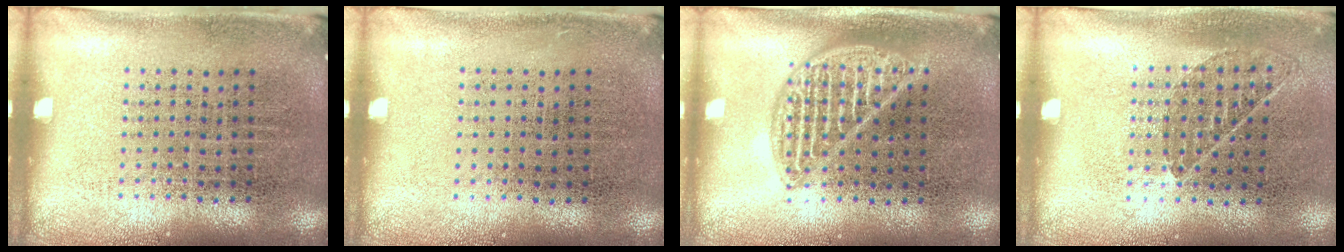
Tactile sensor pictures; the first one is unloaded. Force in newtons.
{"total": 0.0}
{"total": 2.1, "press": 2.1, "slide": 0.3}
{"total": 0.9, "press": 0.7, "slide": 0.6}